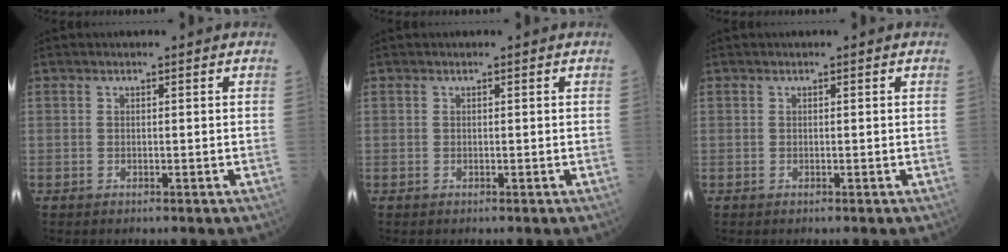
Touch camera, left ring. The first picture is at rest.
{"total": 0.0}
{"total": 0.0}